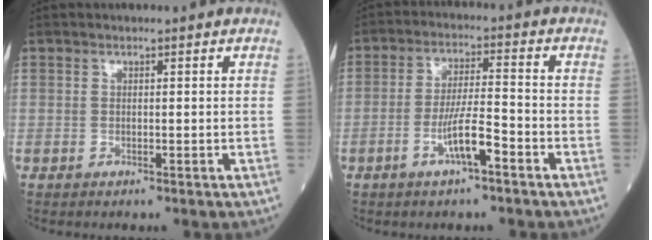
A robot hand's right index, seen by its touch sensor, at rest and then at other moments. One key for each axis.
{"total": 6.5, "fx": -3.2, "fy": 0.7, "fz": 5.6, "tx": -0.108, "ty": 0.003, "tz": -0.058}